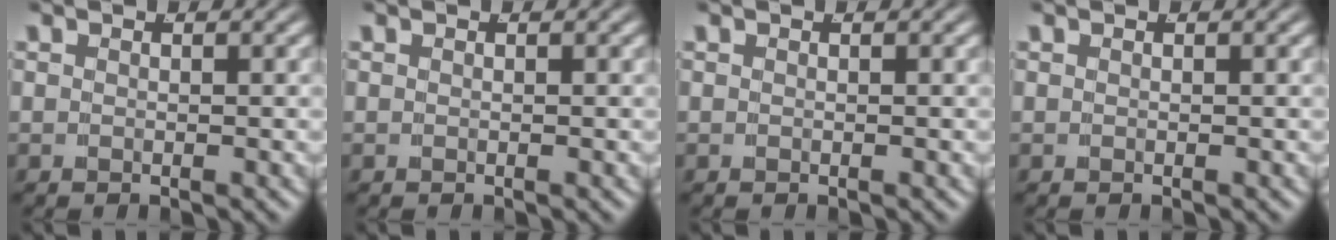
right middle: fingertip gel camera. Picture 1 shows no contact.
{"total": 0.0}
{"total": 0.0}
{"total": 0.0}